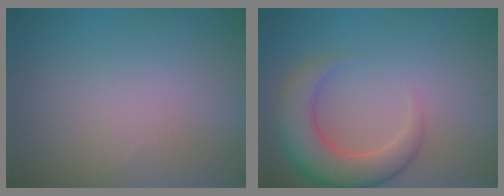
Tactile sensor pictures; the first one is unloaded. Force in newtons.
{"total": 6.0, "press": 6.0, "slide": 0.5}